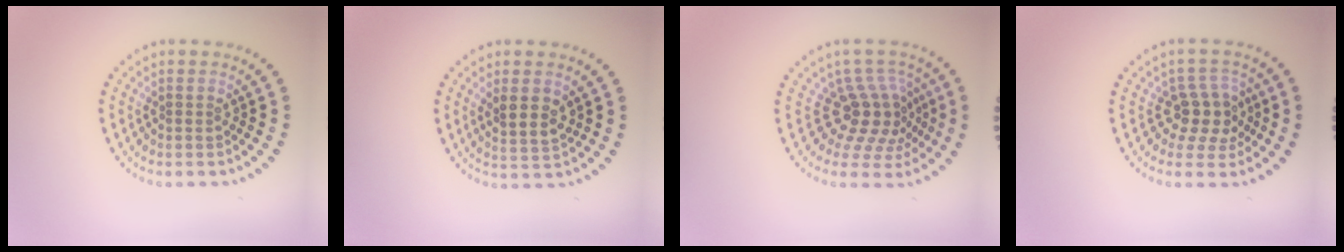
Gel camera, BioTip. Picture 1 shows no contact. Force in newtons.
{"total": 2.7, "press": 2.5, "slide": 1.0}
{"total": 4.3, "press": 2.9, "slide": 3.2}
{"total": 3.2, "press": 2.8, "slide": 1.5}